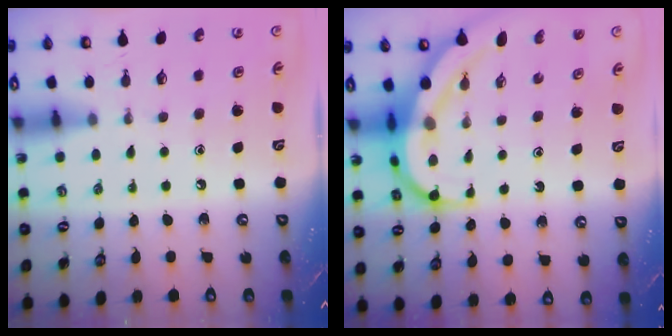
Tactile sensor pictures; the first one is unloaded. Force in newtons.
{"total": 10.3, "press": 10.2, "slide": 1.3}